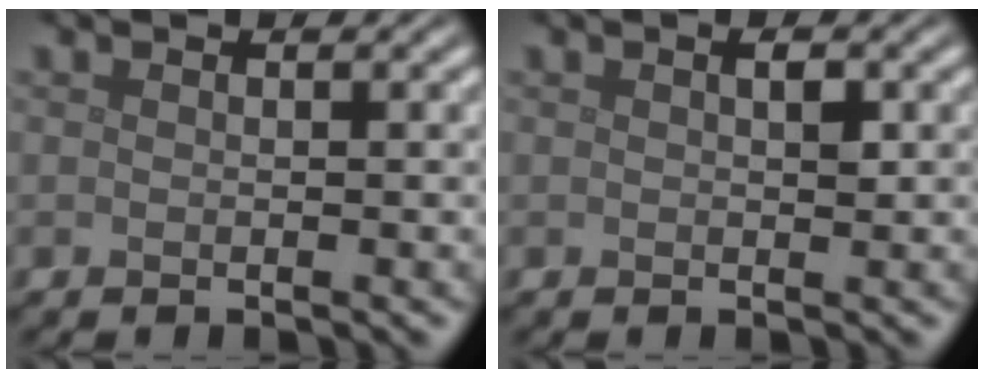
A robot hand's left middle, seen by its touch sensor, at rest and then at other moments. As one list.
[{"total": 0.9, "force": [0.3, 0.3, 0.8], "torque": [-0.012, 0.001, 0.005]}]